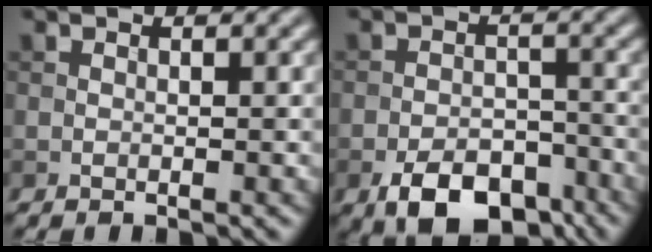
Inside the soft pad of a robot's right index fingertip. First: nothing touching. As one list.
[{"total": 7.4, "force": [-4.7, 3.8, 4.4], "torque": [-0.064, -0.006, -0.076]}]